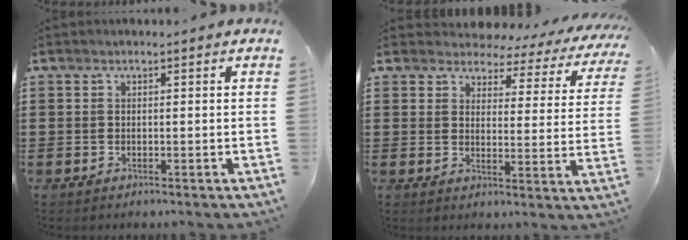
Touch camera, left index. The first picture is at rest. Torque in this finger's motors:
{"motor_torque": [1.11, -1.03, 0.26, 0.04]}